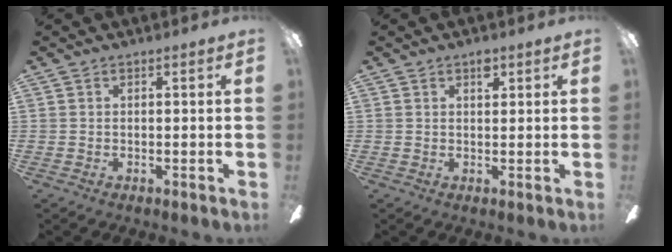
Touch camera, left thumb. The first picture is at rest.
{"total": 2.7, "force": [1.7, 1.5, 1.5], "torque": [-0.008, -0.005, 0.024]}